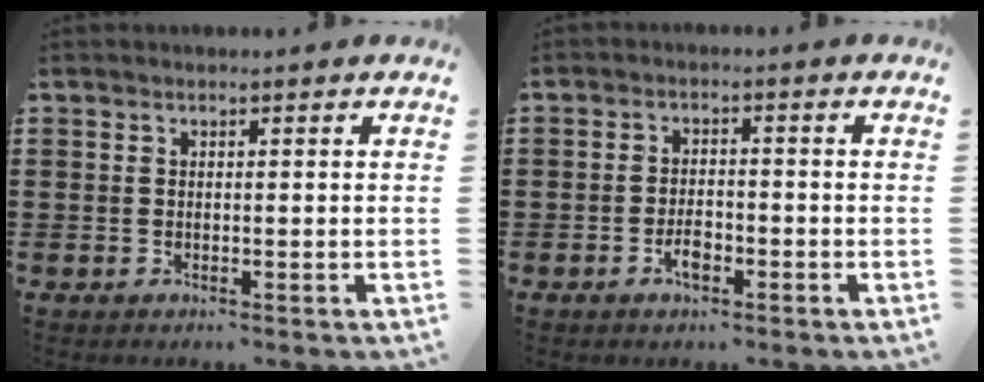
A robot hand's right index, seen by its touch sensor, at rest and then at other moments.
{"total": 3.1, "force": [-1.4, 1.4, 2.4], "torque": [-0.050, 0.002, -0.028]}